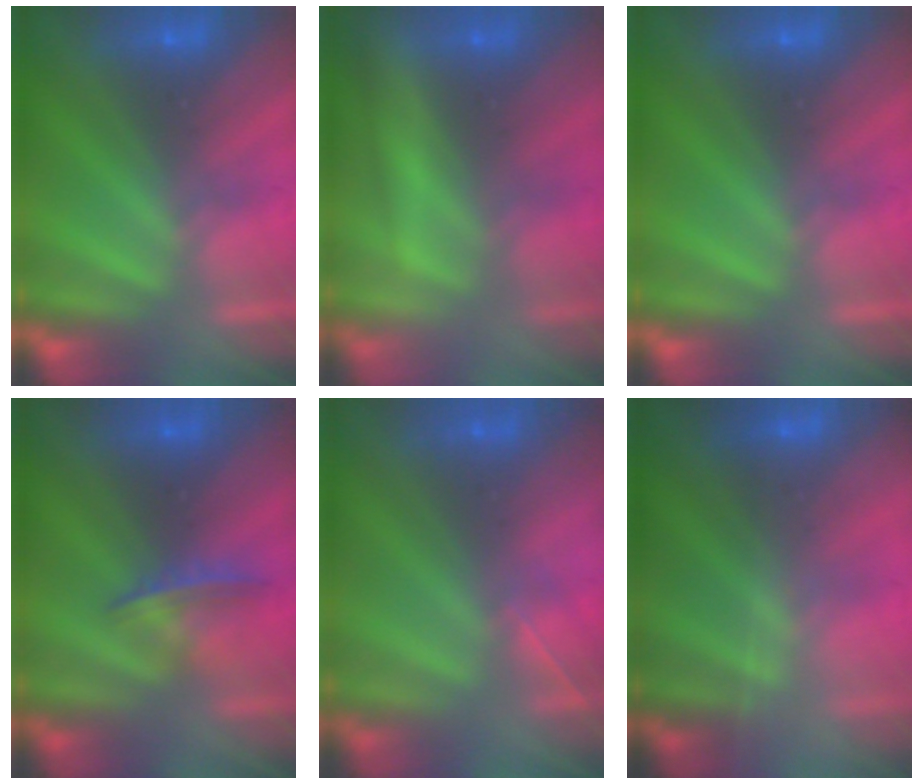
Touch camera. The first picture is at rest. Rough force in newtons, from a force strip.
{"total": 2.3}
{"total": 0.0}
{"total": 3.7}
{"total": 1.6}
{"total": 1.8}